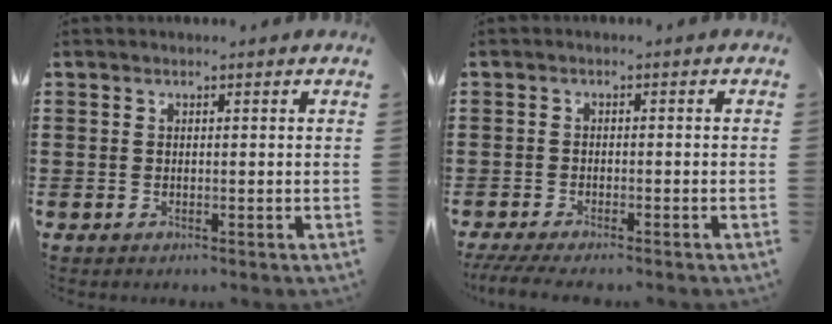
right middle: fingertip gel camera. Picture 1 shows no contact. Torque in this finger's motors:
{"motor_torque": [2.14, 0.00, 0.34, 0.09]}